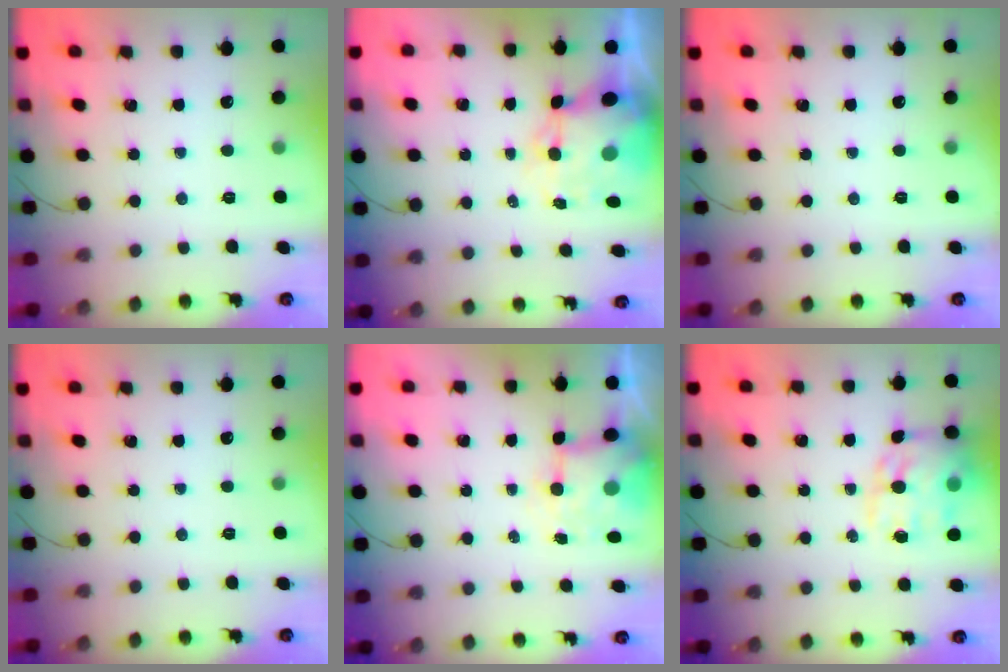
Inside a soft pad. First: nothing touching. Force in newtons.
{"total": 10.0, "press": 9.6, "slide": 2.9}
{"total": 0.0}
{"total": 0.0}
{"total": 6.7, "press": 6.6, "slide": 1.2}
{"total": 16.8, "press": 16.4, "slide": 3.7}